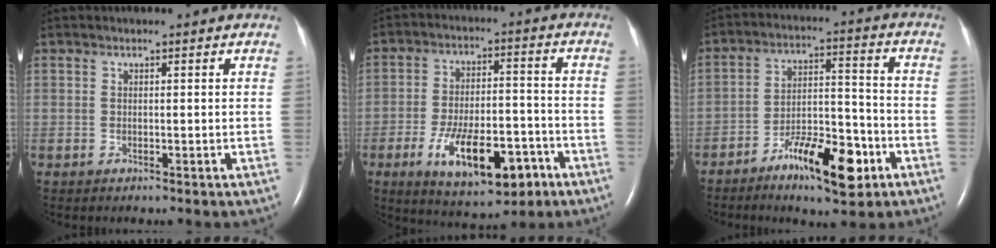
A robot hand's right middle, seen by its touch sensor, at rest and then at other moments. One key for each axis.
{"total": 11.5, "fx": -5.7, "fy": 1.0, "fz": 9.9, "tx": -0.176, "ty": -0.025, "tz": -0.089}
{"total": 11.6, "fx": -6.4, "fy": 3.4, "fz": 9.1, "tx": -0.149, "ty": 0.010, "tz": -0.100}